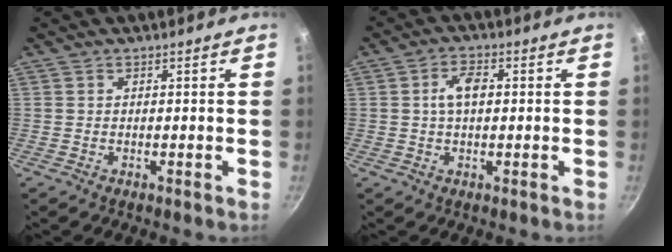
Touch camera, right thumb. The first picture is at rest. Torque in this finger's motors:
{"motor_torque": [-0.52, 0.22, 0.38, 0.85, 0.01]}